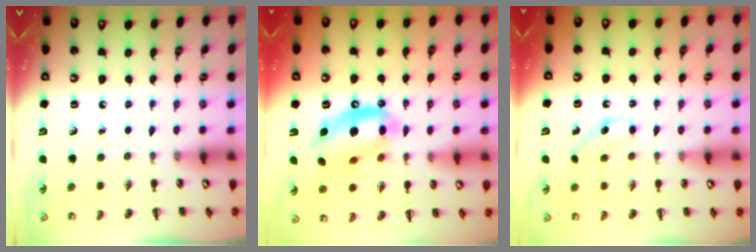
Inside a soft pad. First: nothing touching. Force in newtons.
{"total": 14.0, "press": 13.6, "slide": 3.6}
{"total": 5.5, "press": 5.3, "slide": 1.4}